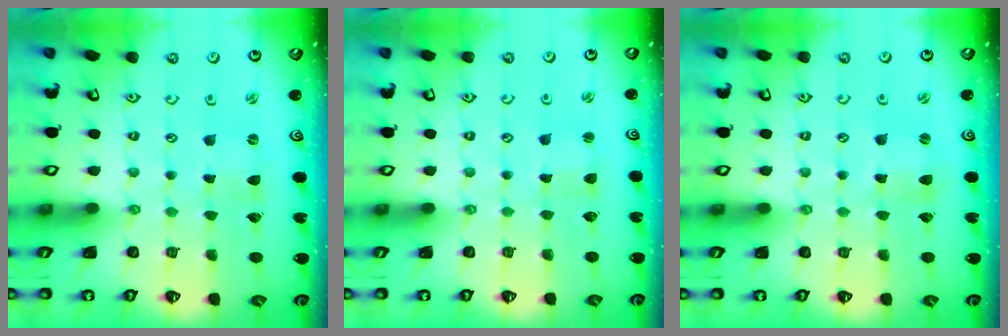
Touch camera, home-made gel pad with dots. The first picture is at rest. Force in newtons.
{"total": 2.3, "press": 2.3, "slide": 0.5}
{"total": 1.1, "press": 1.1, "slide": 0.1}